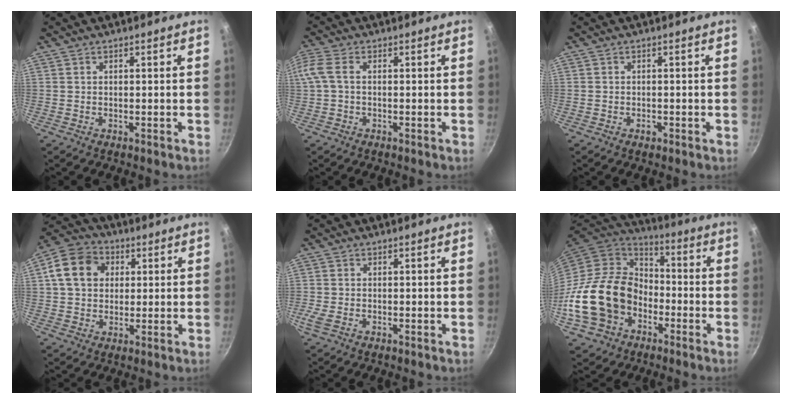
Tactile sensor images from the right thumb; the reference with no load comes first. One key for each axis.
{"total": 4.3, "fx": 0.3, "fy": 2.4, "fz": 3.5, "tx": -0.087, "ty": 0.013, "tz": -0.003}
{"total": 0.9, "fx": -0.5, "fy": 0.5, "fz": 0.5, "tx": -0.008, "ty": 0.003, "tz": -0.006}
{"total": 11.5, "fx": 2.6, "fy": 9.3, "fz": 6.2, "tx": -0.087, "ty": 0.015, "tz": 0.029}
{"total": 2.1, "fx": -0.6, "fy": 1.1, "fz": 1.7, "tx": -0.041, "ty": -0.002, "tz": -0.013}
{"total": 21.7, "fx": -6.6, "fy": 16.6, "fz": 12.3, "tx": -0.218, "ty": 0.050, "tz": -0.118}